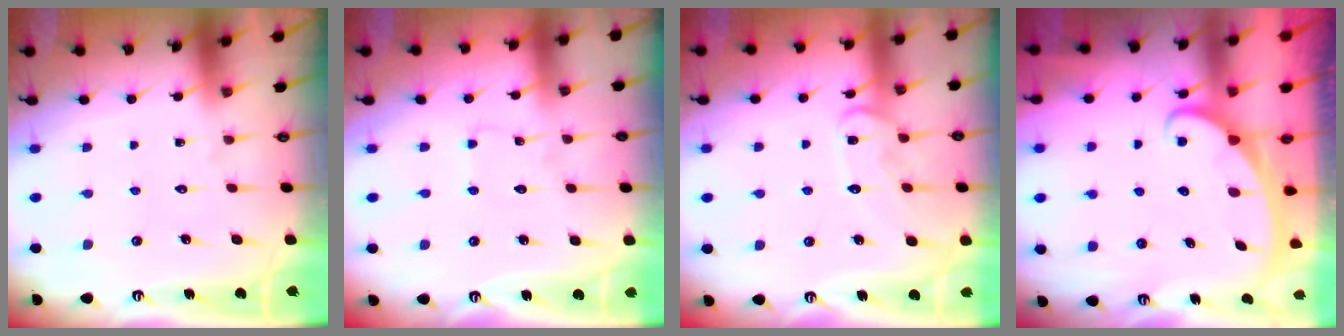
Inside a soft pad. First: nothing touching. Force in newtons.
{"total": 1.8, "press": 1.8, "slide": 0.1}
{"total": 11.1, "press": 11.0, "slide": 0.9}
{"total": 2.6, "press": 2.6, "slide": 0.3}